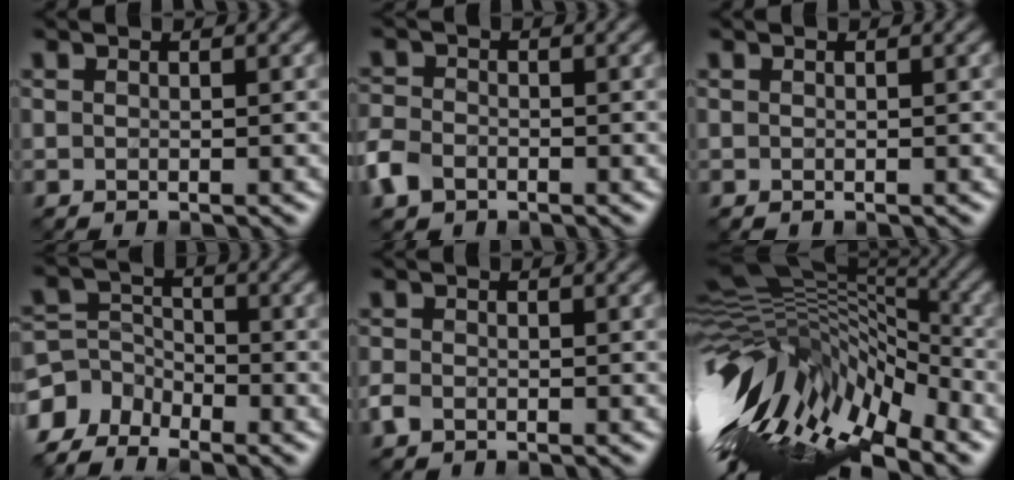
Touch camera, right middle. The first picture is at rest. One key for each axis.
{"total": 3.1, "fx": -1.8, "fy": 2.1, "fz": 1.4, "tx": -0.035, "ty": -0.002, "tz": -0.047}
{"total": 0.0}
{"total": 4.0, "fx": -3.2, "fy": 2.3, "fz": 1.0, "tx": -0.022, "ty": 0.001, "tz": -0.074}
{"total": 1.4, "fx": -0.8, "fy": 0.9, "fz": 0.6, "tx": -0.012, "ty": 0.000, "tz": -0.019}
{"total": 15.7, "fx": -3.0, "fy": 6.7, "fz": 13.8, "tx": -0.249, "ty": 0.013, "tz": -0.047}